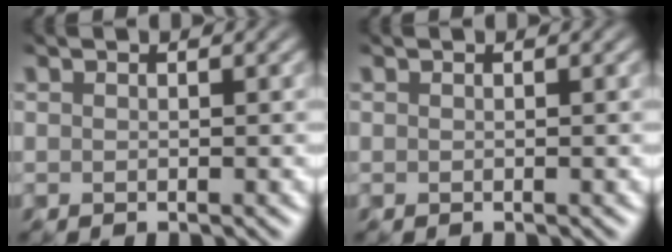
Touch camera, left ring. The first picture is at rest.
{"total": 0.0}